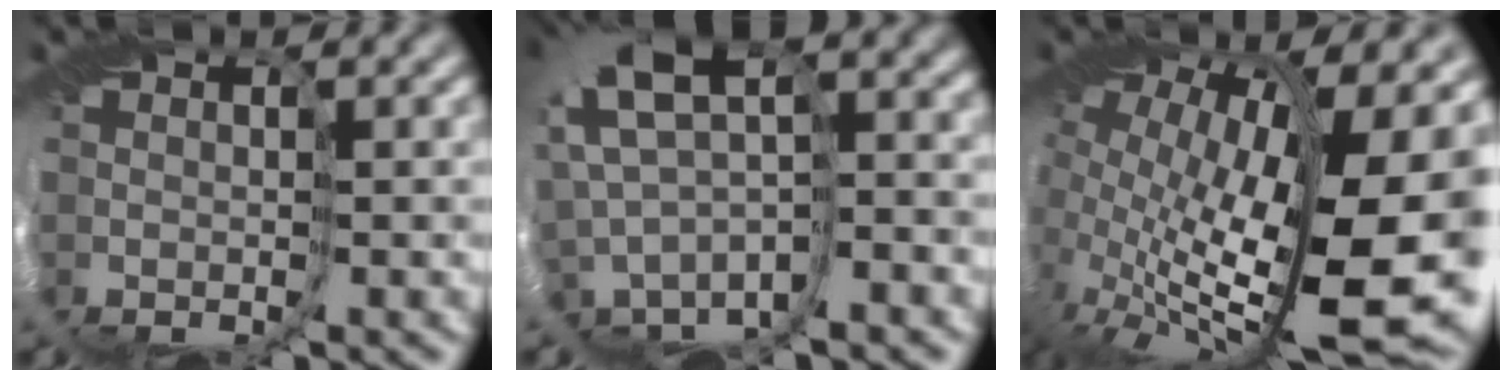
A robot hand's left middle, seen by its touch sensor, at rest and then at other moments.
{"total": 4.8, "force": [2.5, 1.3, 3.9], "torque": [-0.093, 0.027, 0.042]}
{"total": 15.1, "force": [-0.3, 5.9, 13.9], "torque": [-0.221, -0.050, 0.014]}